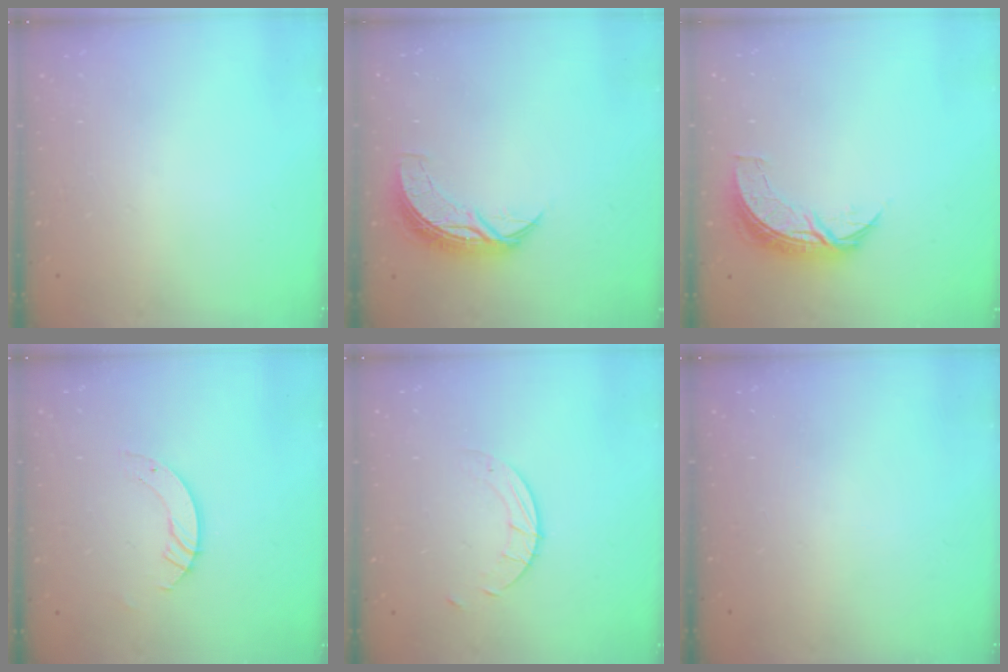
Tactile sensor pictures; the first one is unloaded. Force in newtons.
{"total": 7.5, "press": 7.5, "slide": 0.4}
{"total": 8.0, "press": 8.0, "slide": 0.3}
{"total": 4.4, "press": 4.4, "slide": 0.1}
{"total": 2.6, "press": 2.6, "slide": 0.2}
{"total": 0.0}